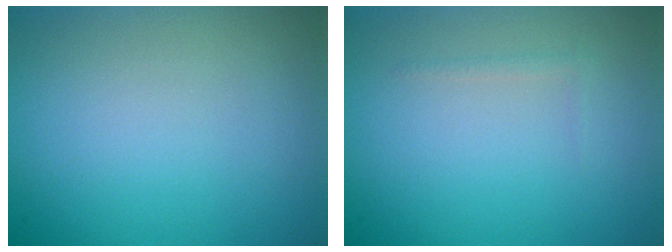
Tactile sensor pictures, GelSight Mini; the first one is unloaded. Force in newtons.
{"total": 0.5, "press": 0.5, "slide": 0.0}